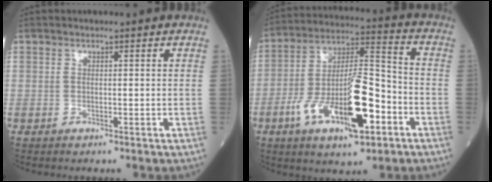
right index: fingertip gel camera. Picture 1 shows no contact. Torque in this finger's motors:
{"motor_torque": [0.56, -0.31, 0.47, 0.21]}